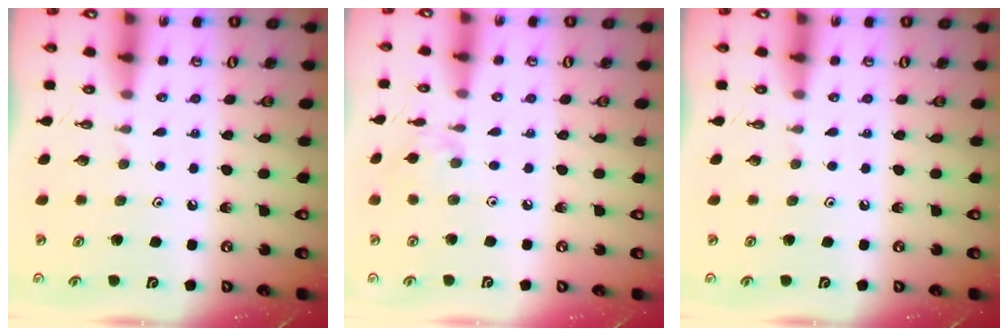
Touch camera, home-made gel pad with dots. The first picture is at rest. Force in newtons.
{"total": 2.5, "press": 2.5, "slide": 0.5}
{"total": 0.0}